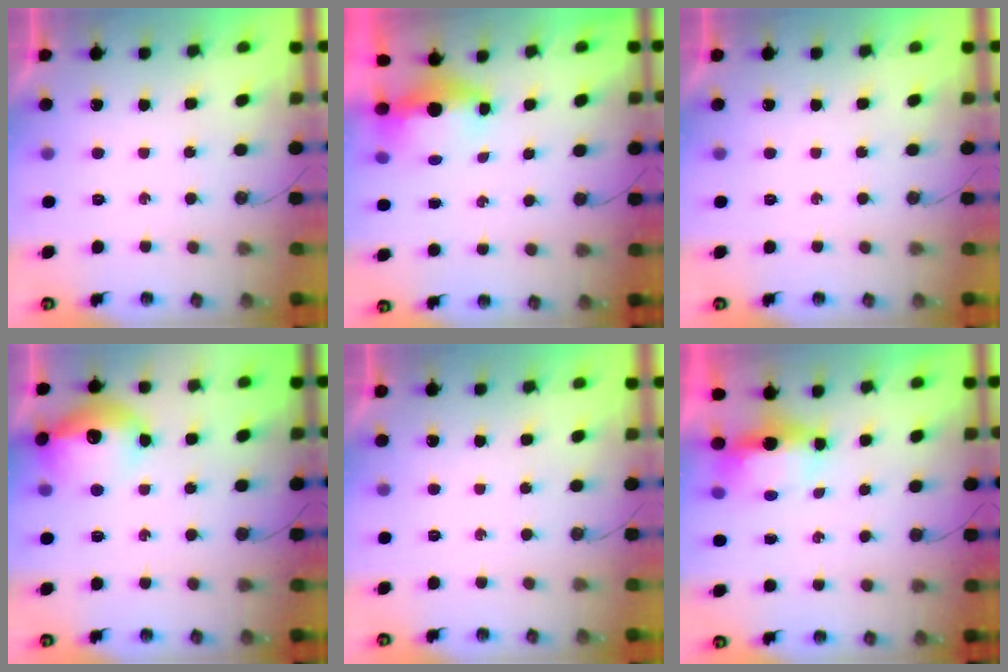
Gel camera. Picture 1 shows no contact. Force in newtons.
{"total": 5.3, "press": 5.2, "slide": 1.2}
{"total": 0.0}
{"total": 15.8, "press": 15.8, "slide": 1.1}
{"total": 0.0}
{"total": 7.0, "press": 6.5, "slide": 2.6}